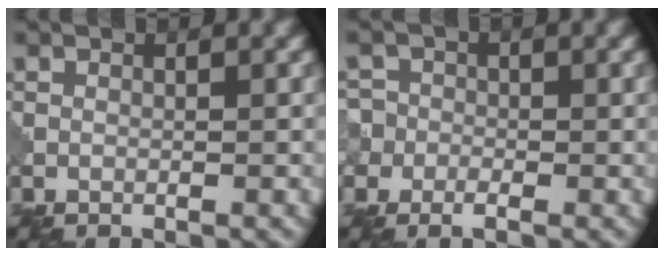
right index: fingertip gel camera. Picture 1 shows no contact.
{"total": 3.1, "force": [-1.0, 2.6, 1.4], "torque": [-0.007, 0.009, -0.043]}